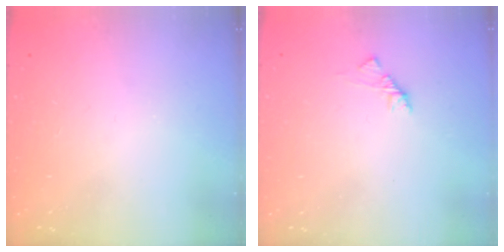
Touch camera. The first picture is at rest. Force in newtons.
{"total": 1.7, "press": 1.6, "slide": 0.5}